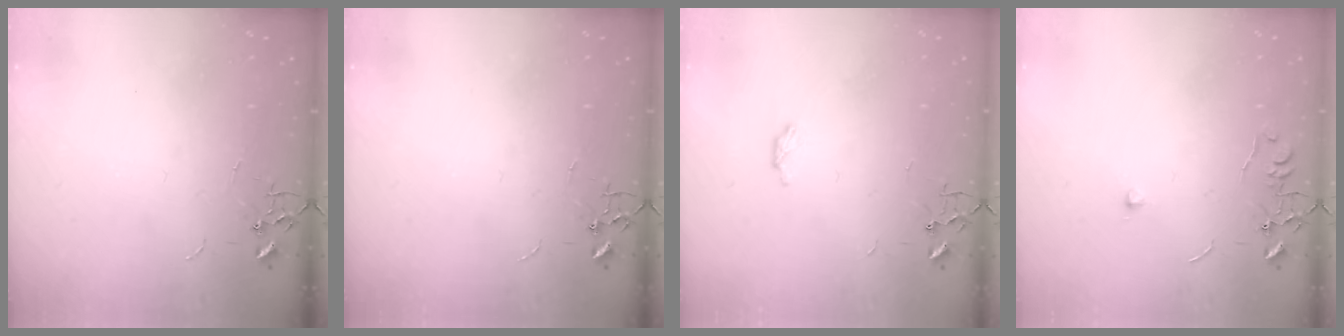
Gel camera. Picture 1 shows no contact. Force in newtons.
{"total": 0.0}
{"total": 2.8, "press": 2.7, "slide": 0.5}
{"total": 5.8, "press": 5.7, "slide": 0.7}